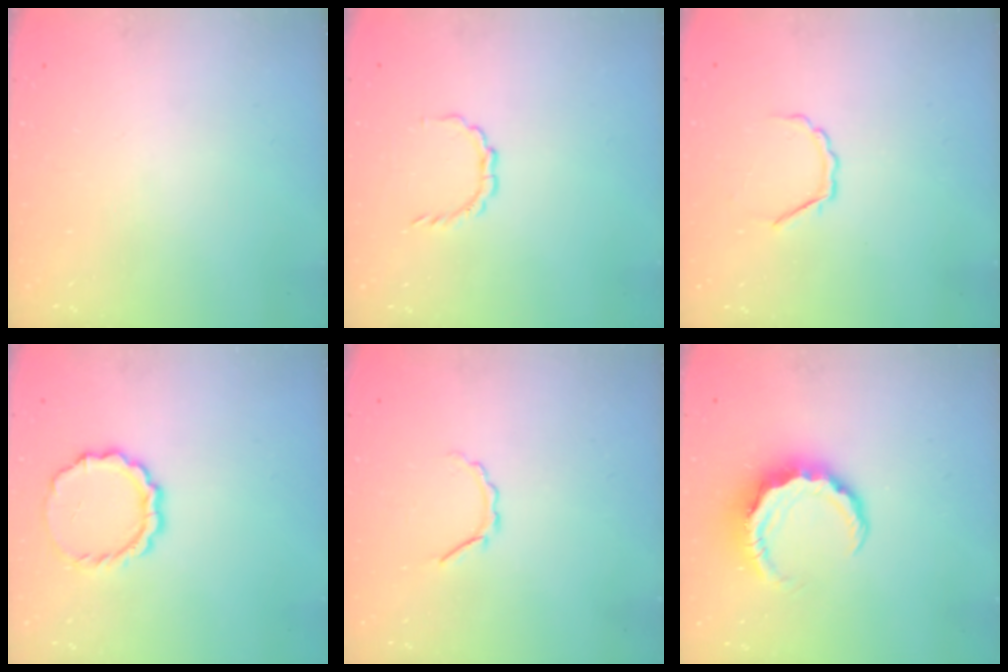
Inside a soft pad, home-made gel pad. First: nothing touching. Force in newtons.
{"total": 3.6, "press": 3.6, "slide": 0.3}
{"total": 3.7, "press": 3.6, "slide": 0.8}
{"total": 9.0, "press": 8.8, "slide": 2.2}
{"total": 2.9, "press": 2.7, "slide": 0.8}
{"total": 7.8, "press": 7.8, "slide": 0.8}